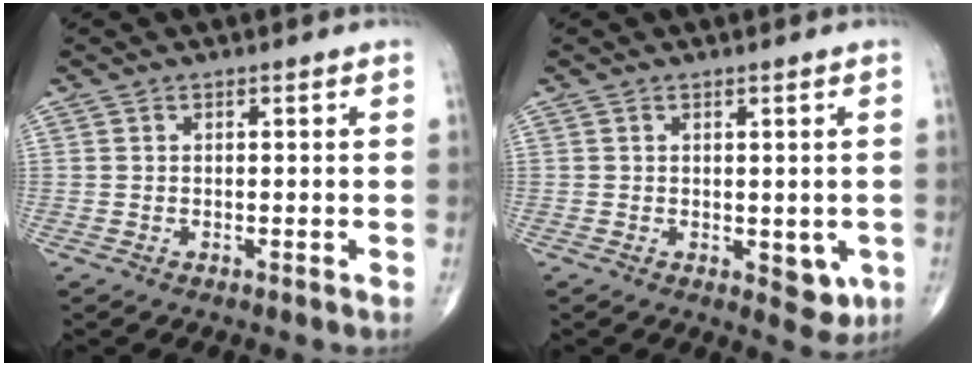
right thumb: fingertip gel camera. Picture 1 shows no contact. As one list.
[{"total": 4.6, "force": [-0.8, 2.5, 3.8], "torque": [-0.024, -0.008, -0.003]}]